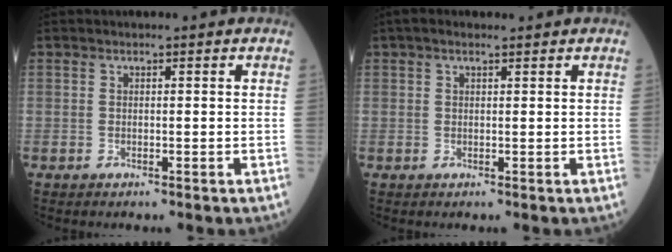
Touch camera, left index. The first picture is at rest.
{"total": 2.3, "force": [1.7, 0.5, 1.4], "torque": [-0.027, 0.023, 0.029]}